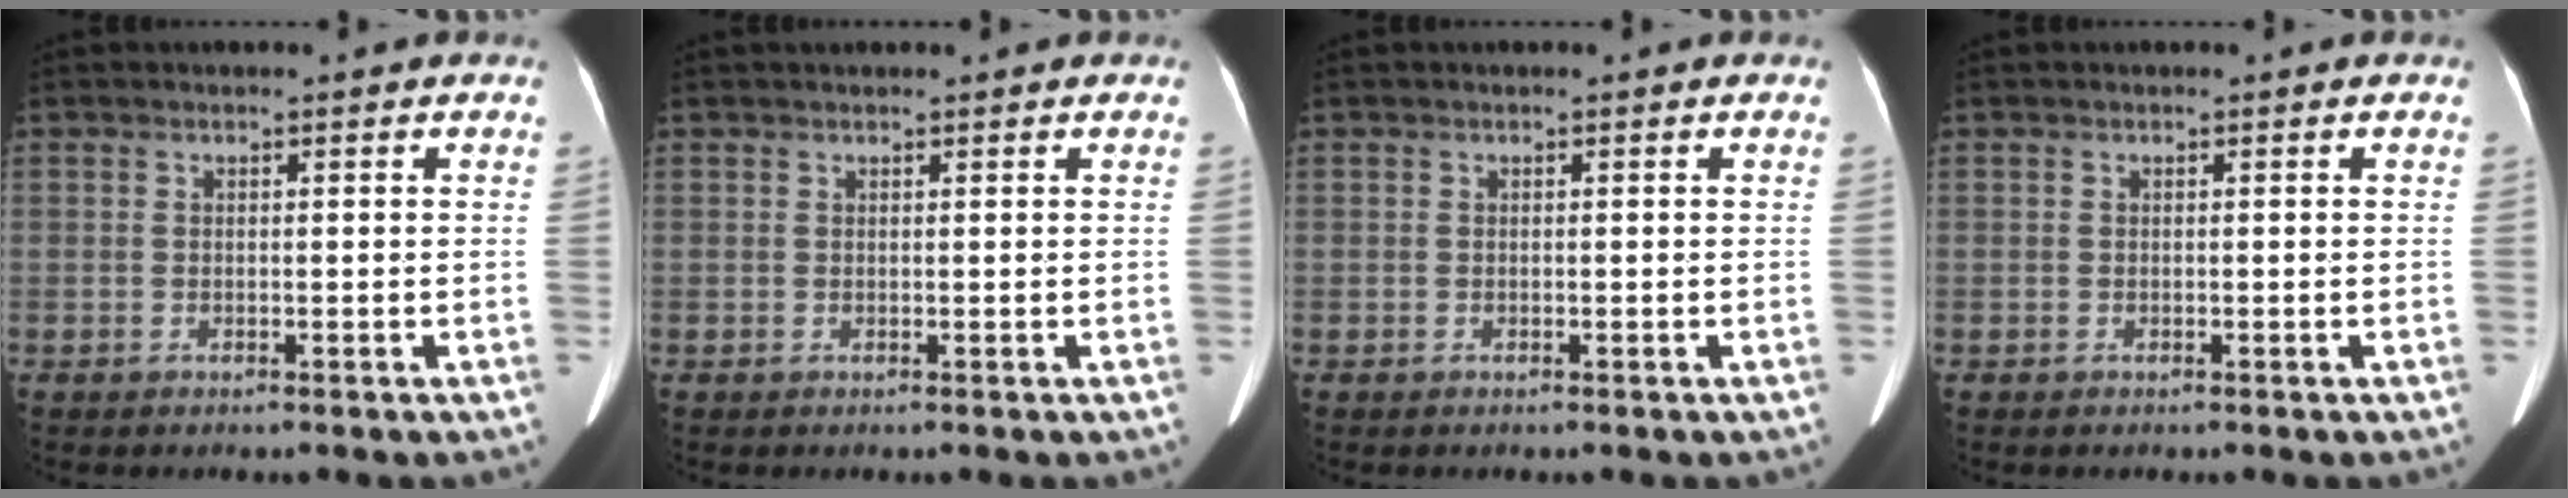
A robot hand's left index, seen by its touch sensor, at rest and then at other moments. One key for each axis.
{"total": 1.6, "fx": 1.4, "fy": 0.3, "fz": 0.7, "tx": -0.006, "ty": 0.024, "tz": 0.020}
{"total": 0.0}
{"total": 0.0}